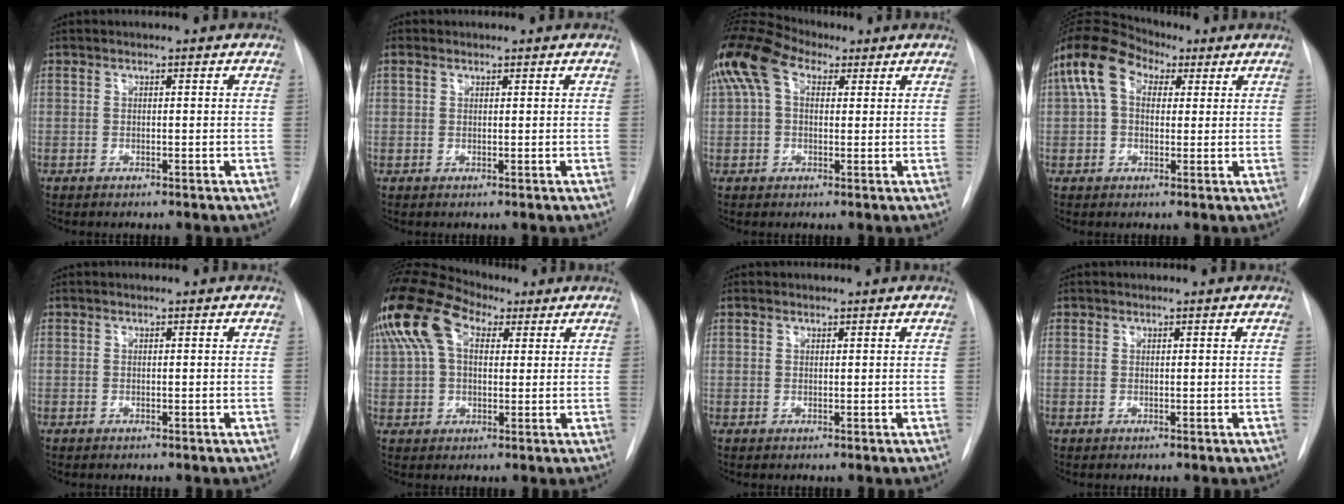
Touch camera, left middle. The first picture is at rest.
{"total": 0.8, "force": [0.7, 0.4, -0.2], "torque": [0.002, 0.005, 0.013]}
{"total": 10.6, "force": [5.0, 5.9, 7.3], "torque": [-0.171, 0.056, 0.093]}
{"total": 9.7, "force": [4.1, 5.8, 6.7], "torque": [-0.146, 0.050, 0.070]}
{"total": 0.0}
{"total": 12.7, "force": [6.2, 6.9, 8.7], "torque": [-0.199, 0.059, 0.115]}
{"total": 0.7, "force": [0.5, 0.1, -0.4], "torque": [0.012, 0.002, 0.007]}
{"total": 0.6, "force": [0.0, -0.2, -0.6], "torque": [0.017, -0.004, -0.001]}